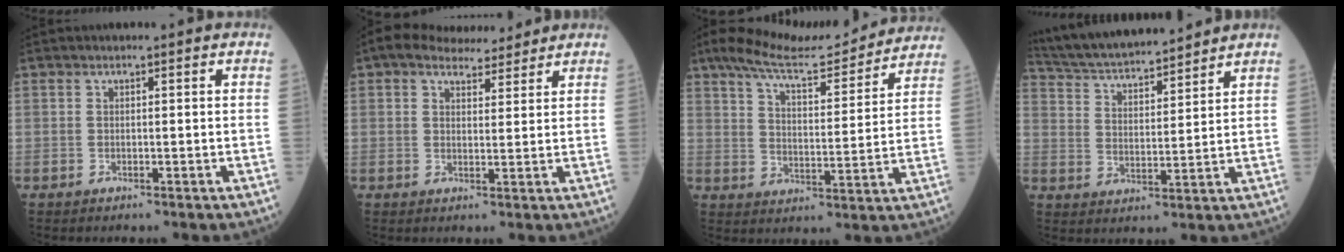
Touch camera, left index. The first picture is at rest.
{"total": 7.0, "force": [6.0, 2.5, 2.5], "torque": [-0.039, 0.022, 0.090]}
{"total": 15.9, "force": [14.7, 2.1, 5.9], "torque": [-0.098, 0.008, 0.211]}
{"total": 15.6, "force": [14.5, 1.8, 5.7], "torque": [-0.107, 0.022, 0.247]}